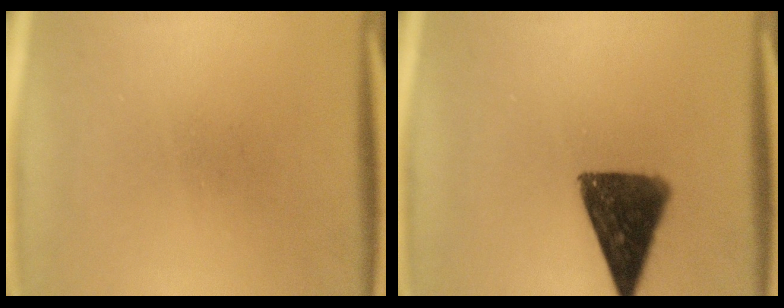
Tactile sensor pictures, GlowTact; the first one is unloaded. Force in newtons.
{"total": 11.7}